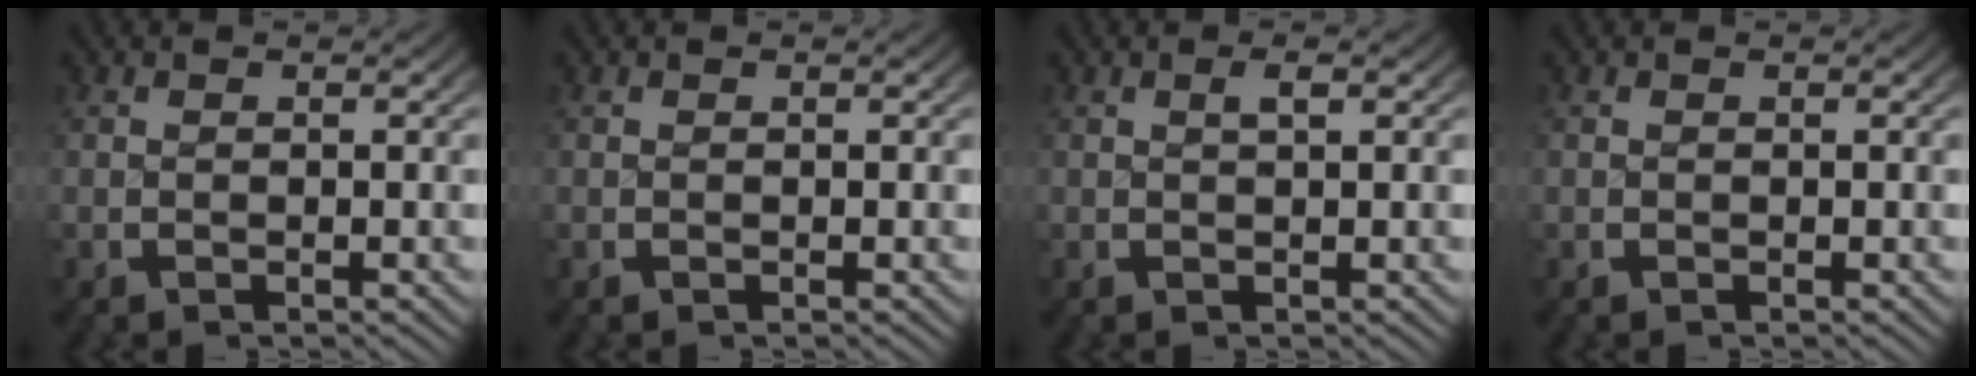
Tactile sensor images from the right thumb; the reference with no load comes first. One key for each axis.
{"total": 0.0}
{"total": 0.8, "fx": 0.5, "fy": 0.2, "fz": 0.6, "tx": -0.007, "ty": 0.000, "tz": 0.010}
{"total": 0.0}